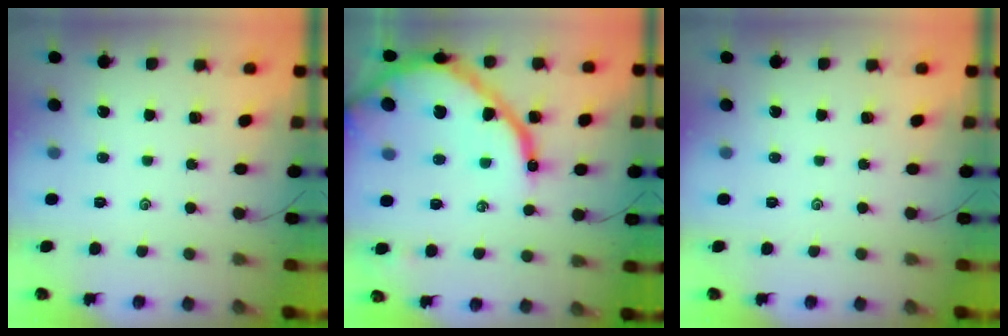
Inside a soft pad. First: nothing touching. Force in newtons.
{"total": 21.7, "press": 21.6, "slide": 1.9}
{"total": 0.0}